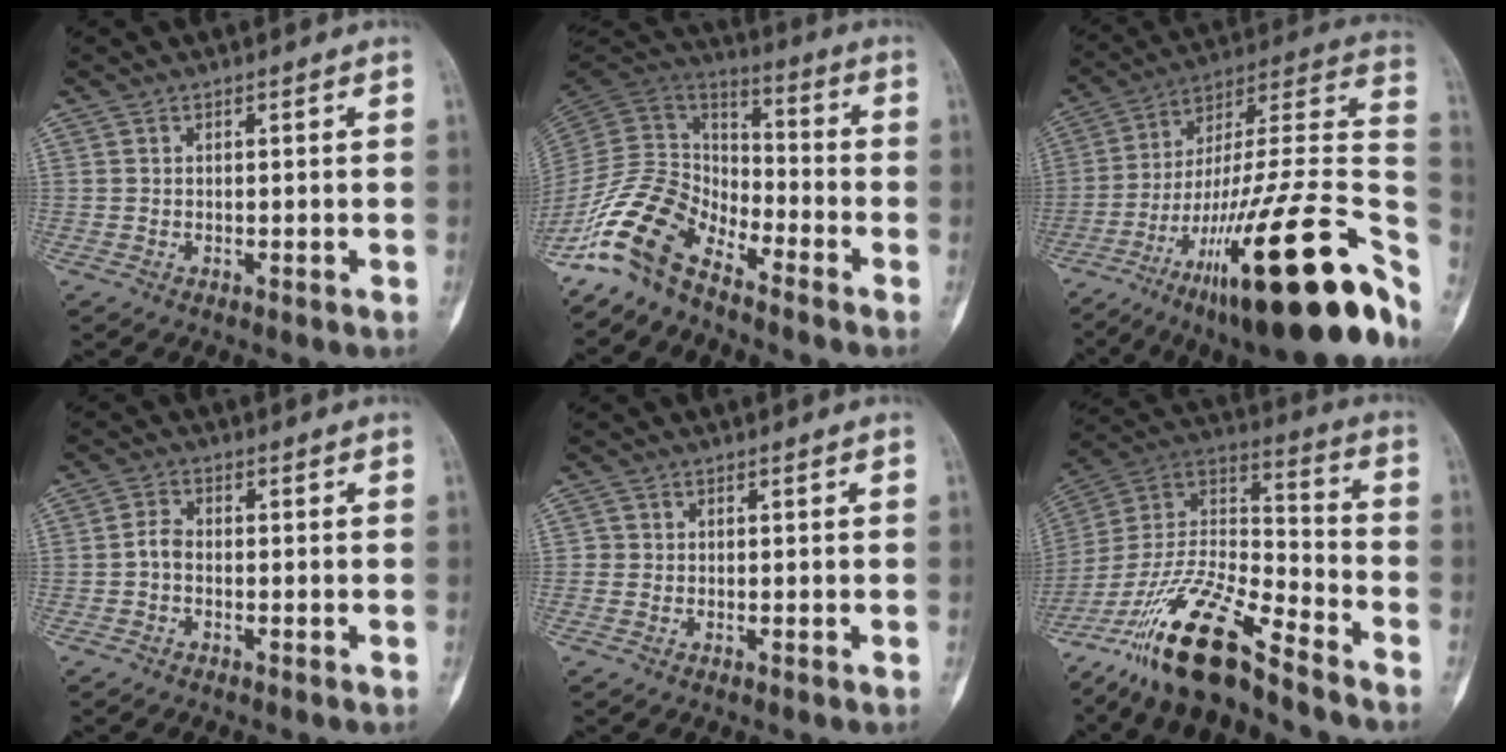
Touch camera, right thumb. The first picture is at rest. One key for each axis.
{"total": 13.4, "fx": -10.0, "fy": 6.1, "fz": 6.4, "tx": -0.117, "ty": 0.089, "tz": -0.209}
{"total": 35.6, "fx": -16.2, "fy": 8.2, "fz": 30.7, "tx": -0.384, "ty": 0.070, "tz": -0.250}
{"total": 2.3, "fx": -0.7, "fy": 1.4, "fz": 1.6, "tx": -0.029, "ty": 0.009, "tz": -0.021}
{"total": 0.8, "fx": -0.1, "fy": 0.8, "fz": 0.1, "tx": 0.004, "ty": 0.004, "tz": -0.004}
{"total": 19.5, "fx": -14.3, "fy": 4.4, "fz": 12.4, "tx": -0.240, "ty": 0.073, "tz": -0.268}